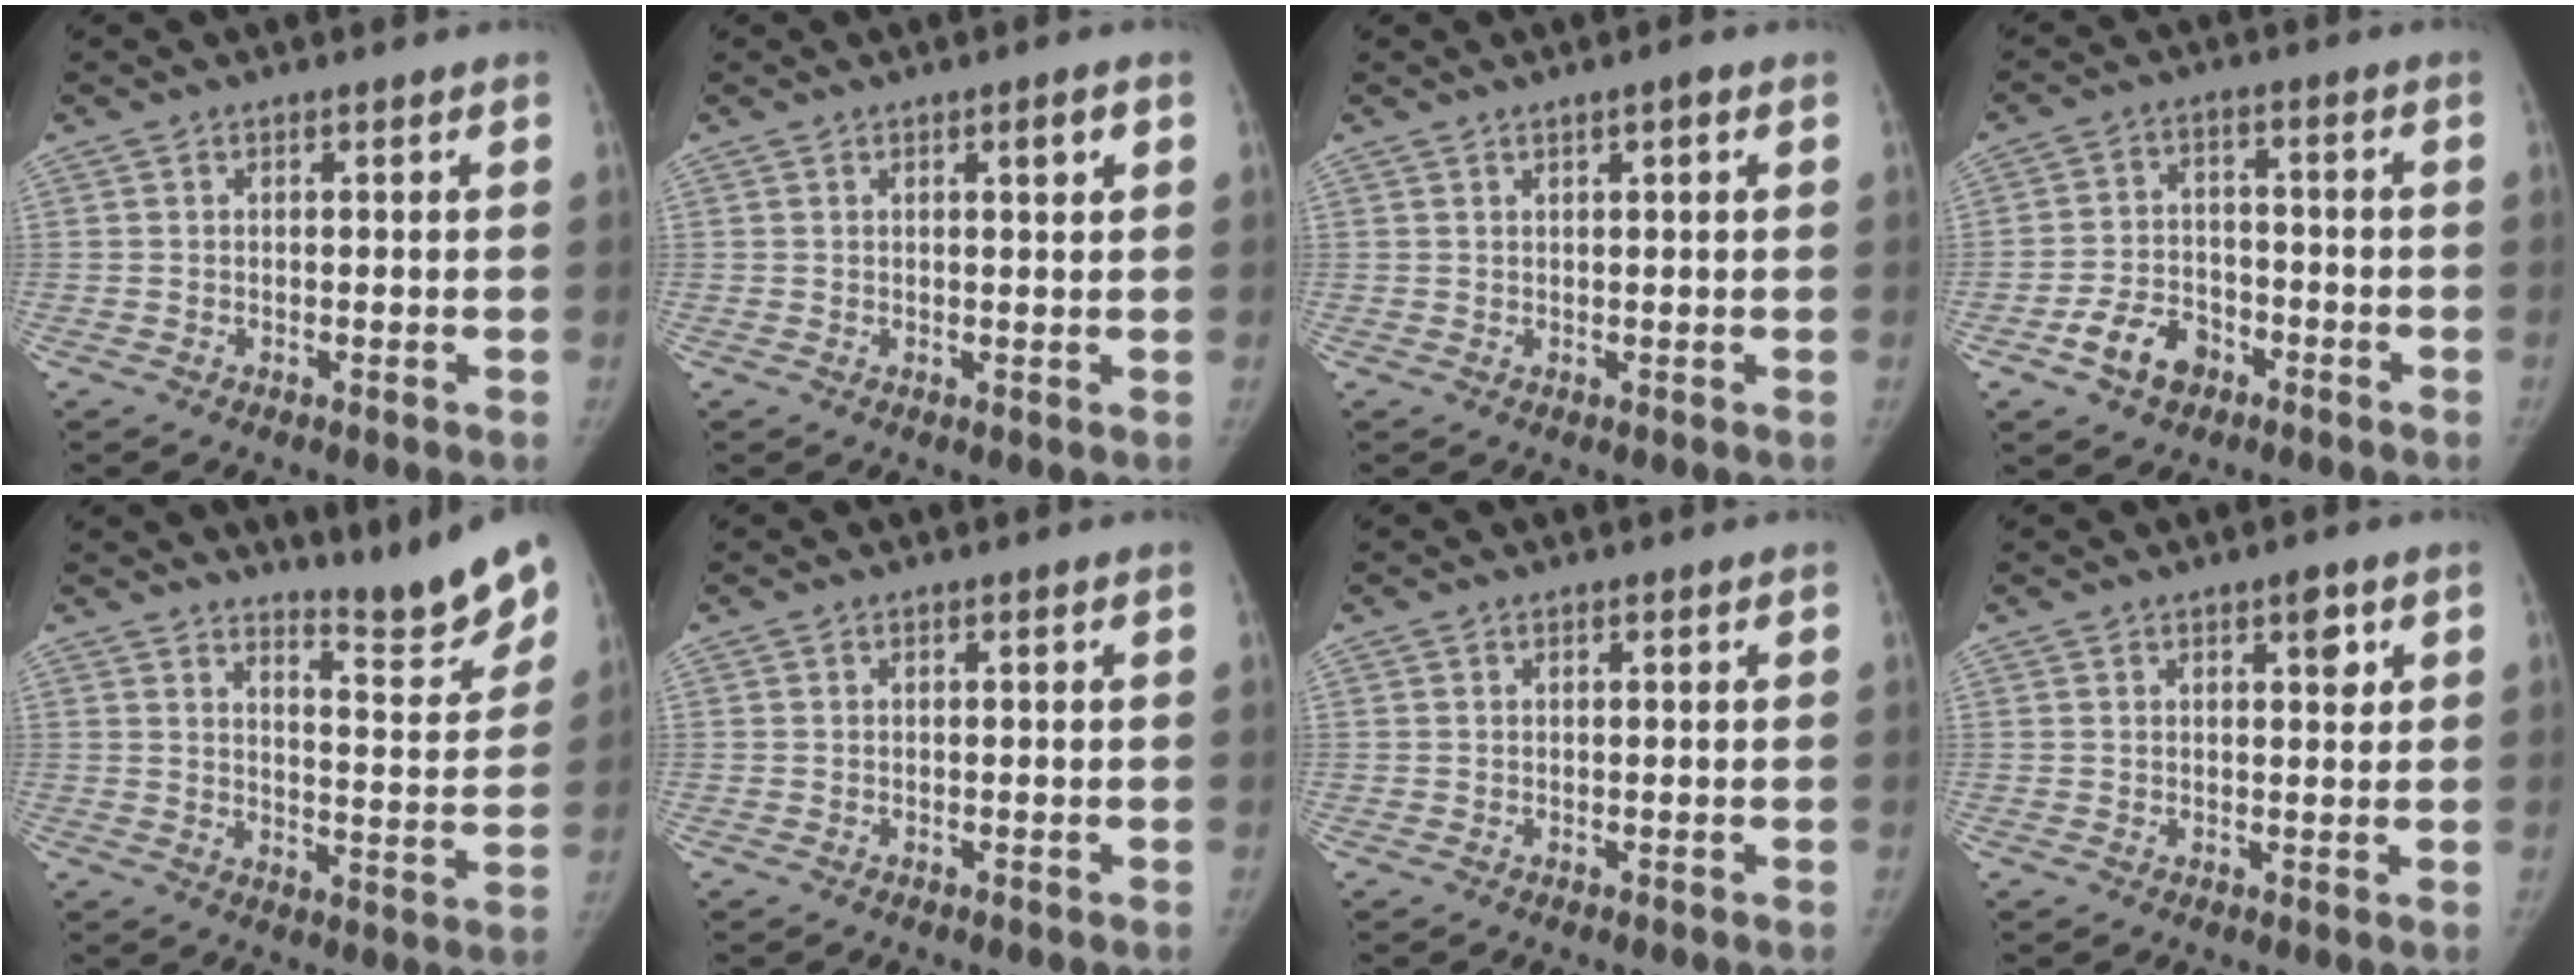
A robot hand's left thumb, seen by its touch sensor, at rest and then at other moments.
{"total": 2.5, "force": [1.1, 0.4, 2.3], "torque": [-0.030, -0.003, 0.015]}
{"total": 1.7, "force": [0.8, 0.2, 1.4], "torque": [-0.020, 0.000, 0.010]}
{"total": 8.2, "force": [-4.6, 5.6, 3.8], "torque": [-0.049, 0.032, -0.078]}
{"total": 11.5, "force": [9.5, 1.9, 6.2], "torque": [-0.057, -0.071, 0.140]}
{"total": 0.0}
{"total": 0.0}
{"total": 2.9, "force": [1.5, 1.1, 2.2], "torque": [-0.017, -0.005, 0.021]}